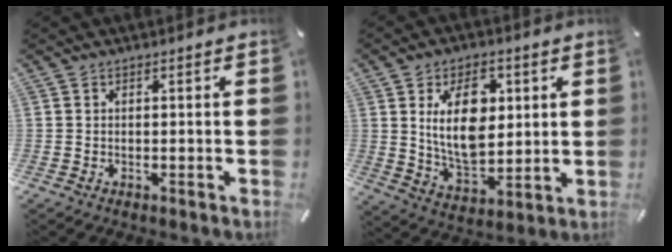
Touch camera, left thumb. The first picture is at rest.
{"total": 15.1, "force": [3.8, 9.7, 10.9], "torque": [-0.209, -0.002, 0.061]}